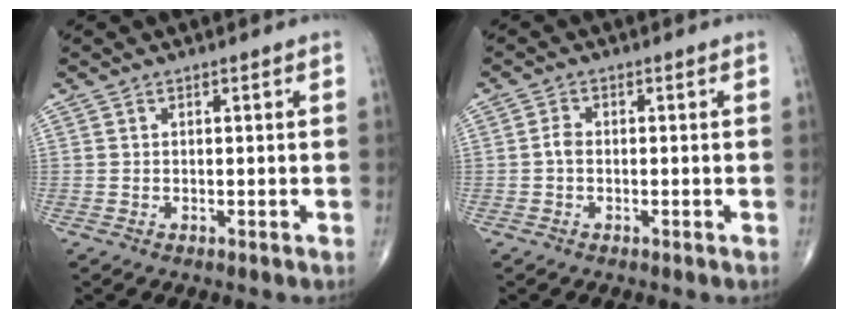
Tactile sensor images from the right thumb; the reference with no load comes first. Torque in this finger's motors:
{"motor_torque": [0.23, 0.05, 0.47, 0.10, 0.04]}